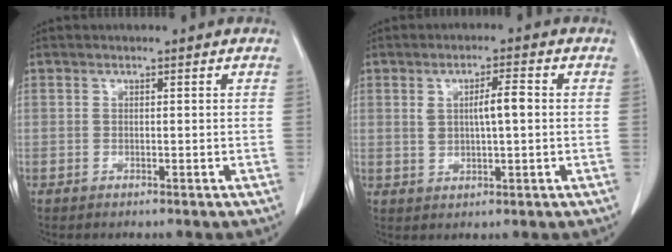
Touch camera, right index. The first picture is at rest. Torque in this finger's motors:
{"motor_torque": [0.16, 0.06, 0.18, 0.07]}